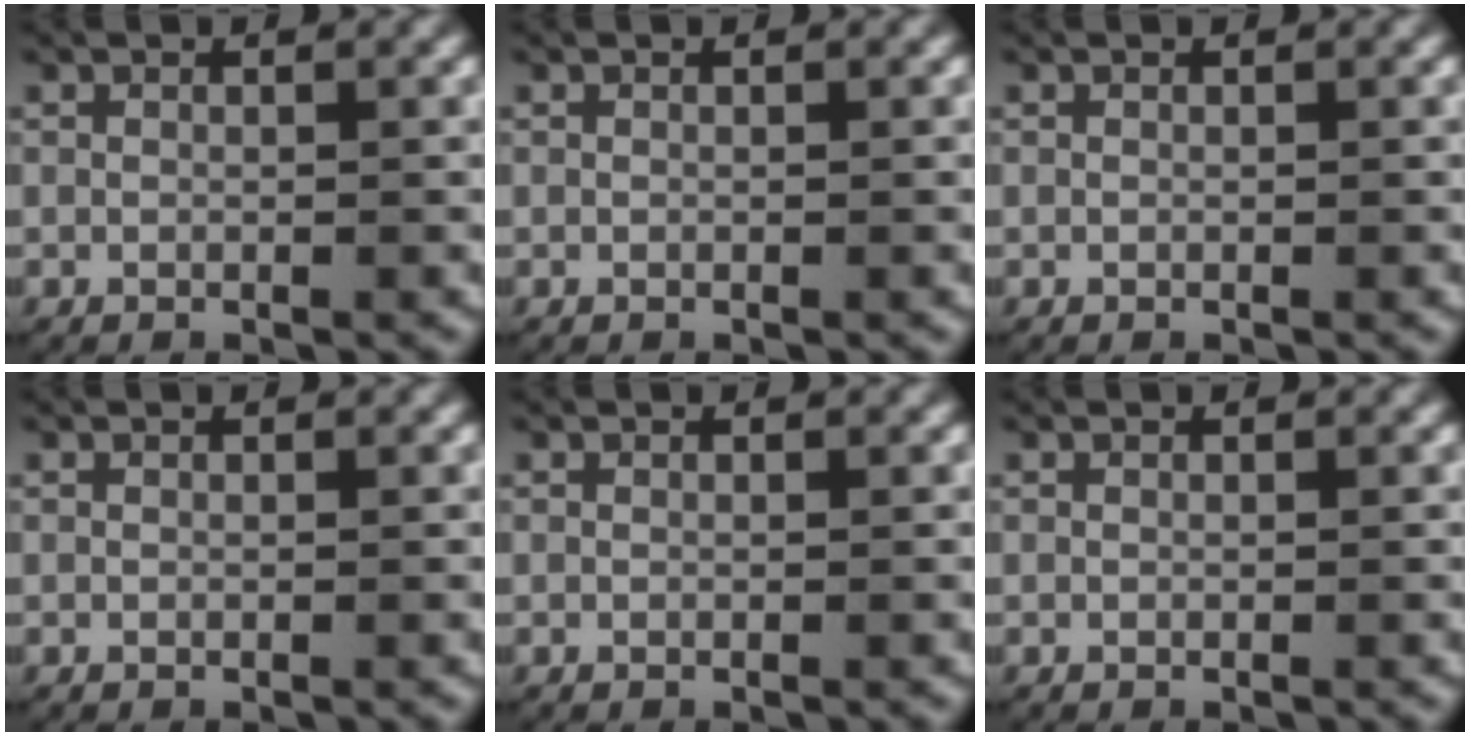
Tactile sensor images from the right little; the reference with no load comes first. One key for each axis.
{"total": 0.0}
{"total": 0.0}
{"total": 0.0}
{"total": 0.0}
{"total": 0.0}